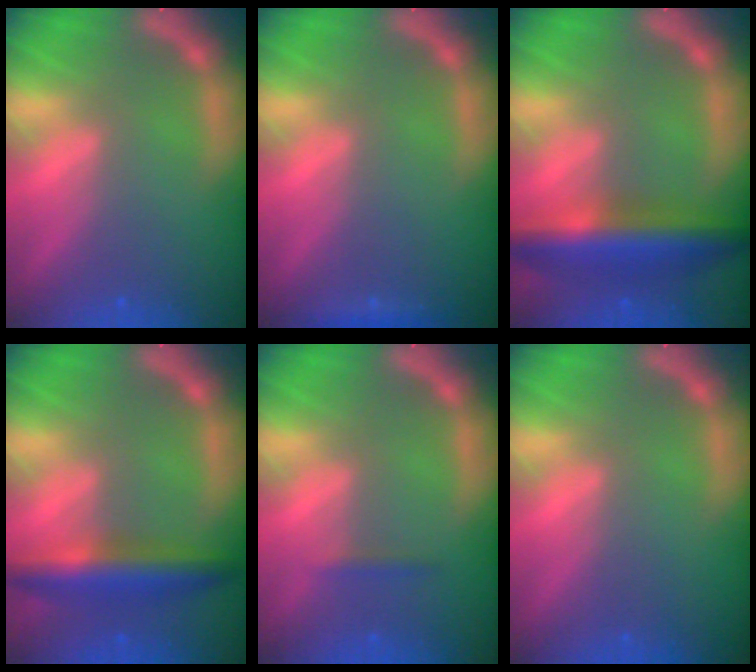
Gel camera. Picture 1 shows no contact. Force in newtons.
{"total": 0.9}
{"total": 7.5}
{"total": 5.5}
{"total": 0.9}
{"total": 0.0}